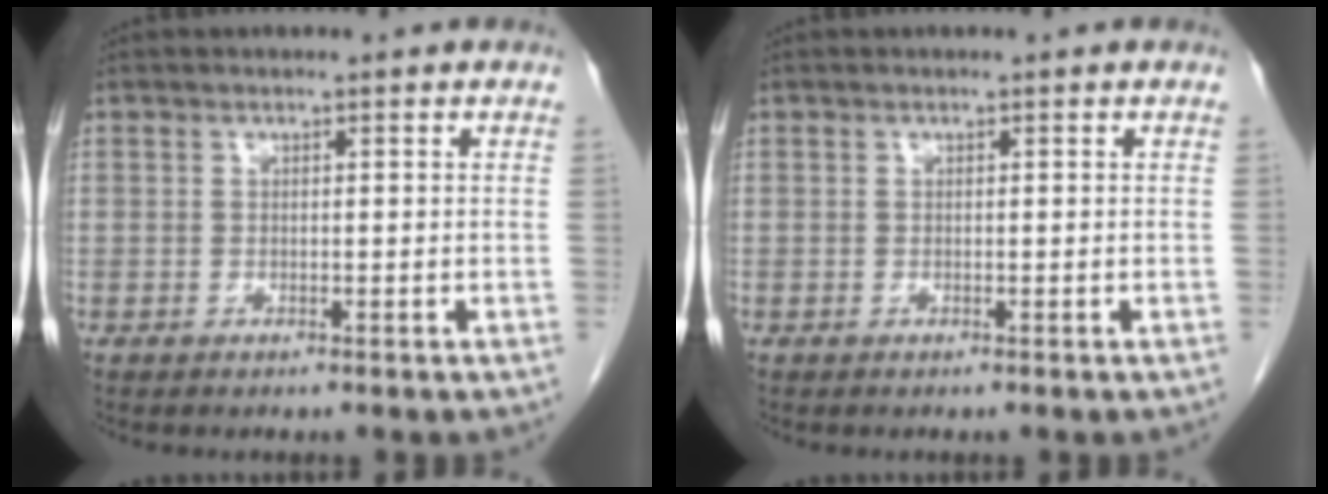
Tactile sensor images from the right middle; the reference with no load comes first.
{"total": 0.0}